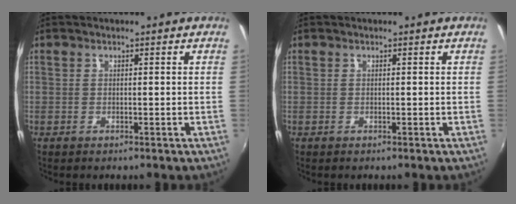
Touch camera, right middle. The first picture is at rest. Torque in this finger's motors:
{"motor_torque": [0.00, 0.00, 0.00, 0.00]}